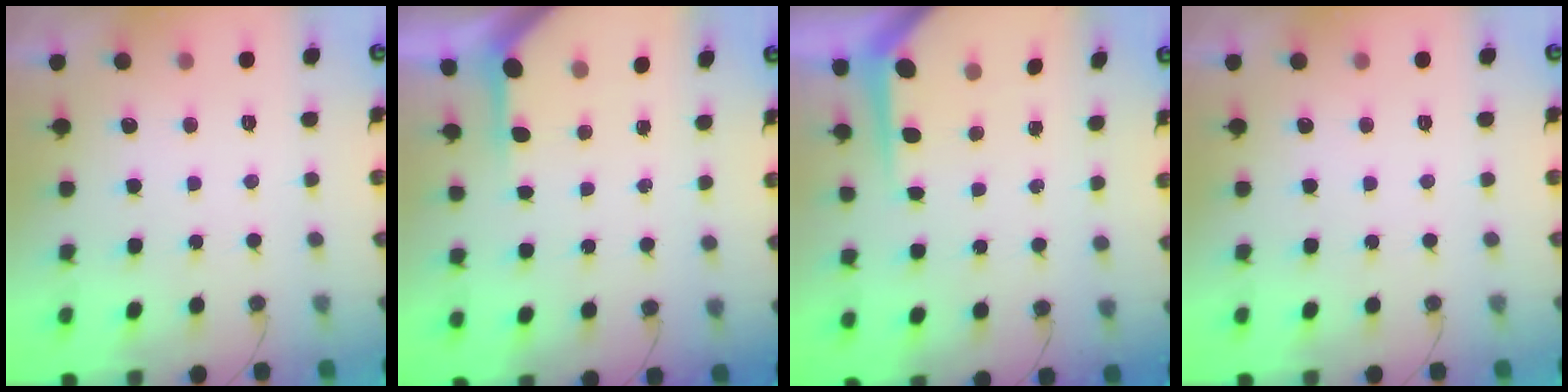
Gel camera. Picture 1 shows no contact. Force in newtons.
{"total": 3.9, "press": 3.9, "slide": 0.3}
{"total": 5.3, "press": 5.3, "slide": 0.4}
{"total": 0.0}